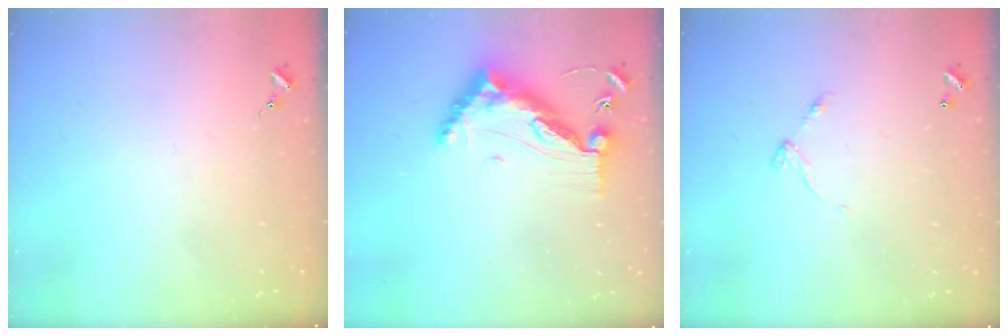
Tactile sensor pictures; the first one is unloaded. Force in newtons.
{"total": 13.4, "press": 13.3, "slide": 1.4}
{"total": 5.6, "press": 5.6, "slide": 0.5}